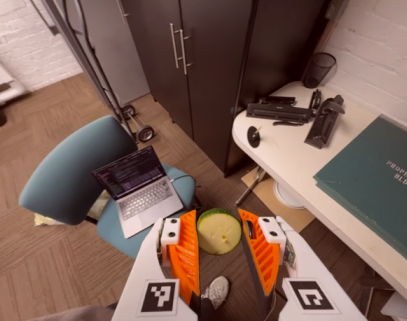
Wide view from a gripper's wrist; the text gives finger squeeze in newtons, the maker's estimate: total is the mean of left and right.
{"total": 10.4, "left": 10.8, "right": 9.9}